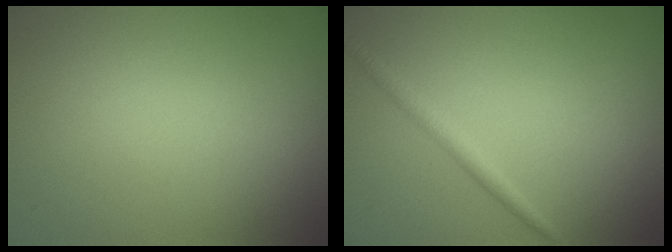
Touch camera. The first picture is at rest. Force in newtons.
{"total": 1.4, "press": 1.4, "slide": 0.0}